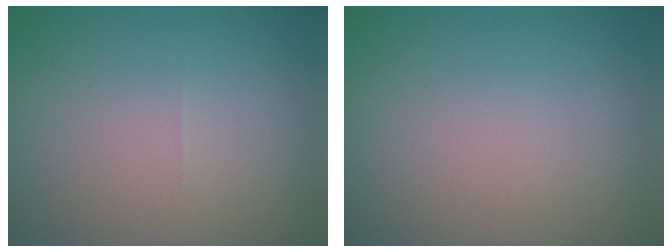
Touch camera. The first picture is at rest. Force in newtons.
{"total": 0.0}